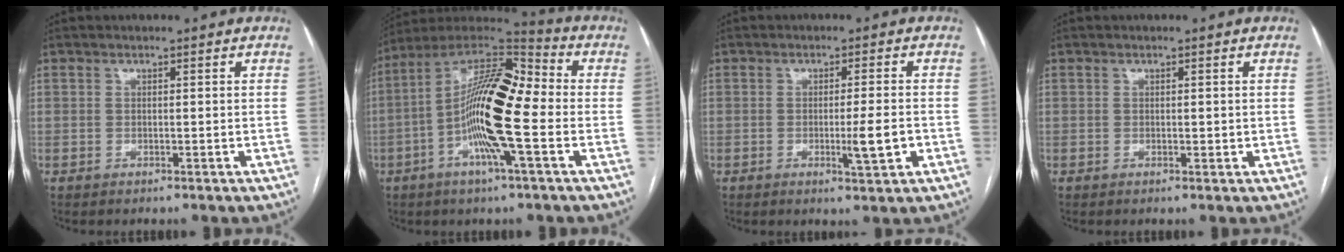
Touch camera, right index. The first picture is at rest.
{"total": 17.0, "force": [-2.8, 2.7, 16.6], "torque": [-0.303, 0.016, -0.059]}
{"total": 5.0, "force": [-1.3, 0.0, 4.8], "torque": [-0.074, -0.008, -0.018]}
{"total": 0.8, "force": [0.0, 0.3, 0.8], "torque": [-0.010, -0.001, 0.001]}